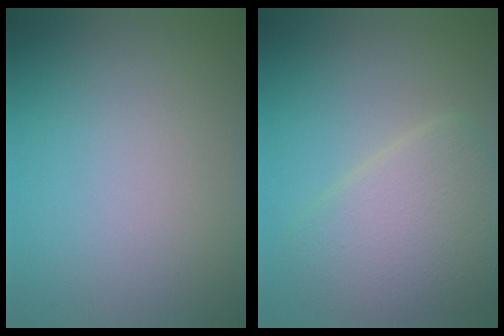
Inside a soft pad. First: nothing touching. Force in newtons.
{"total": 5.3, "press": 5.3, "slide": 0.1}